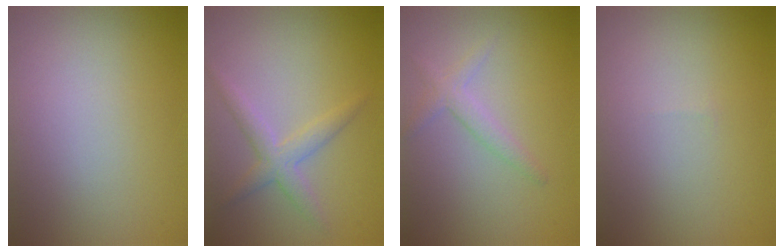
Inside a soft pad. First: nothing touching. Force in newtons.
{"total": 2.5, "press": 2.5, "slide": 0.1}
{"total": 1.8, "press": 1.8, "slide": 0.1}
{"total": 0.0}